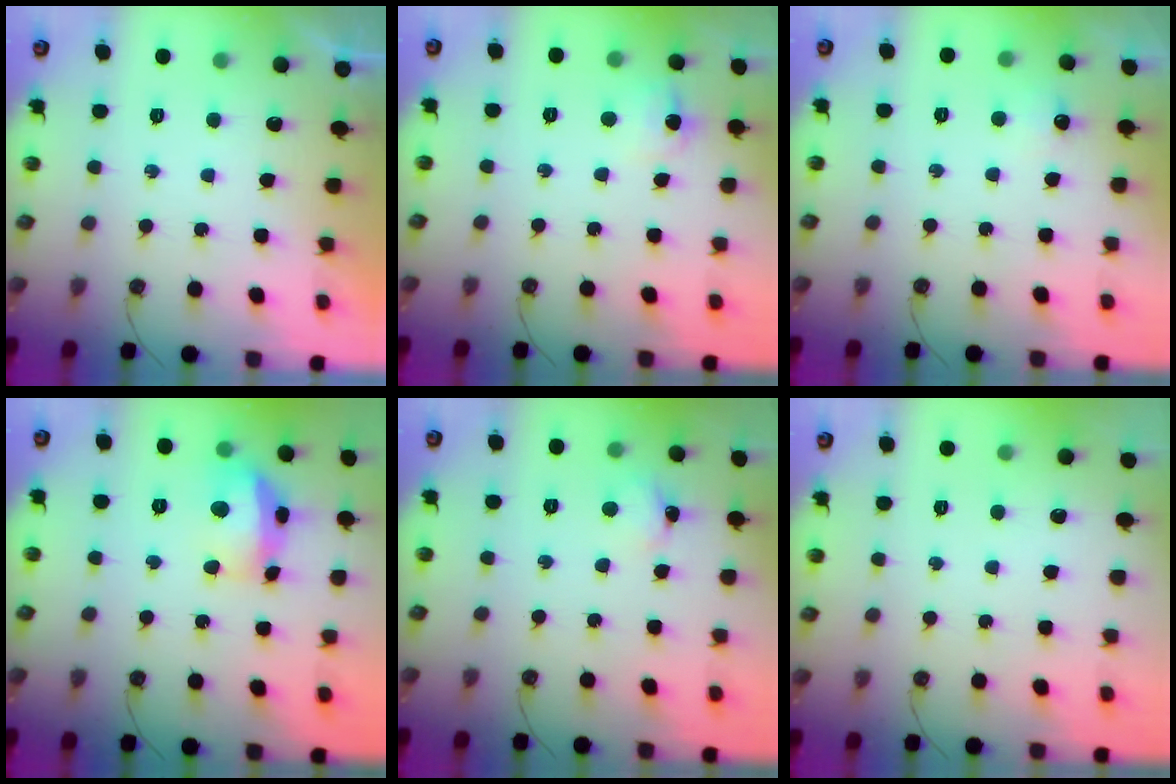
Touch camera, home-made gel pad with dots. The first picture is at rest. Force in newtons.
{"total": 6.1, "press": 6.1, "slide": 0.7}
{"total": 5.0, "press": 4.9, "slide": 0.8}
{"total": 14.0, "press": 13.9, "slide": 1.5}
{"total": 3.0, "press": 3.0, "slide": 0.4}
{"total": 0.0}